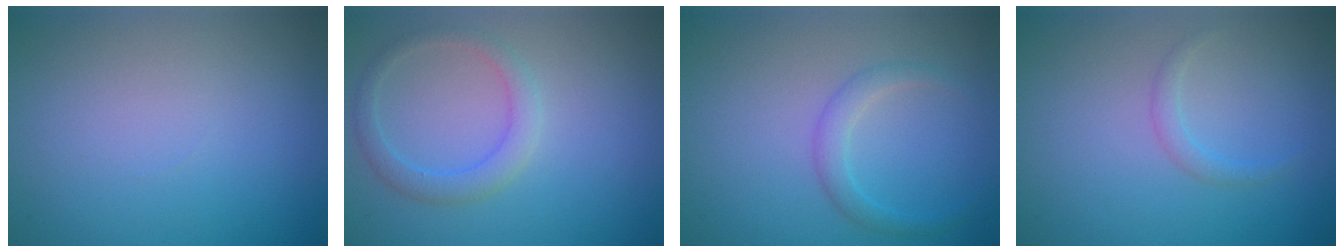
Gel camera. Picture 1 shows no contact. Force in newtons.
{"total": 2.3, "press": 2.3, "slide": 0.2}
{"total": 1.8, "press": 1.8, "slide": 0.0}
{"total": 1.1, "press": 1.1, "slide": 0.1}